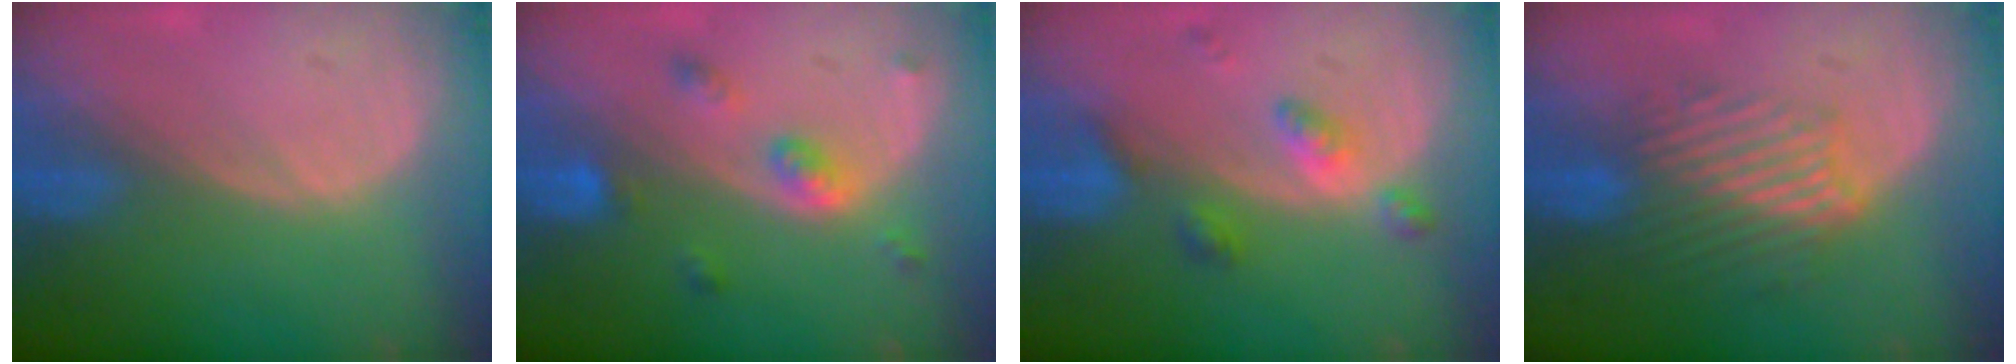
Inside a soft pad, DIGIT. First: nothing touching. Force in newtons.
{"total": 5.2, "press": 4.5, "slide": 2.8}
{"total": 4.5, "press": 4.5, "slide": 0.0}
{"total": 9.5, "press": 8.0, "slide": 5.1}